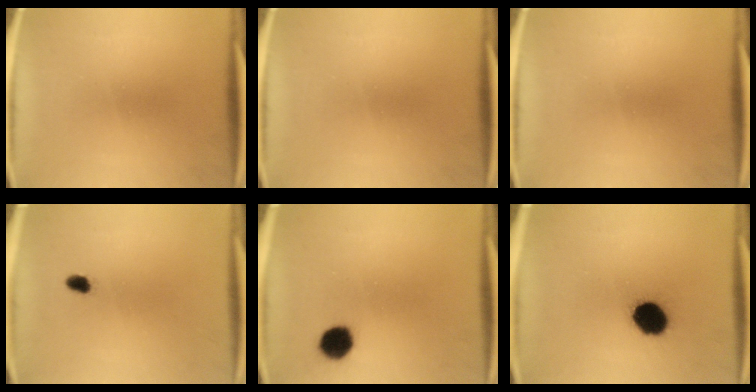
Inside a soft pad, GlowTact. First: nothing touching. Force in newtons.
{"total": 0.0}
{"total": 0.0}
{"total": 1.8}
{"total": 6.2}
{"total": 10.7}